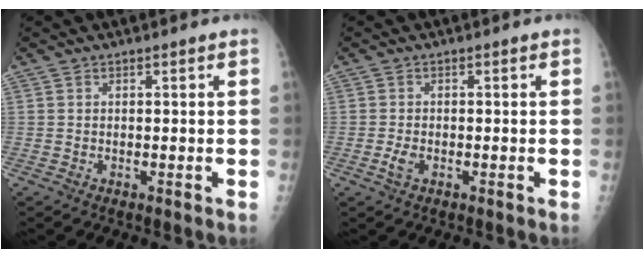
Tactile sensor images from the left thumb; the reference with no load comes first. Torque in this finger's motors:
{"motor_torque": [-0.04, 0.18, -0.08, 0.01, 0.00]}